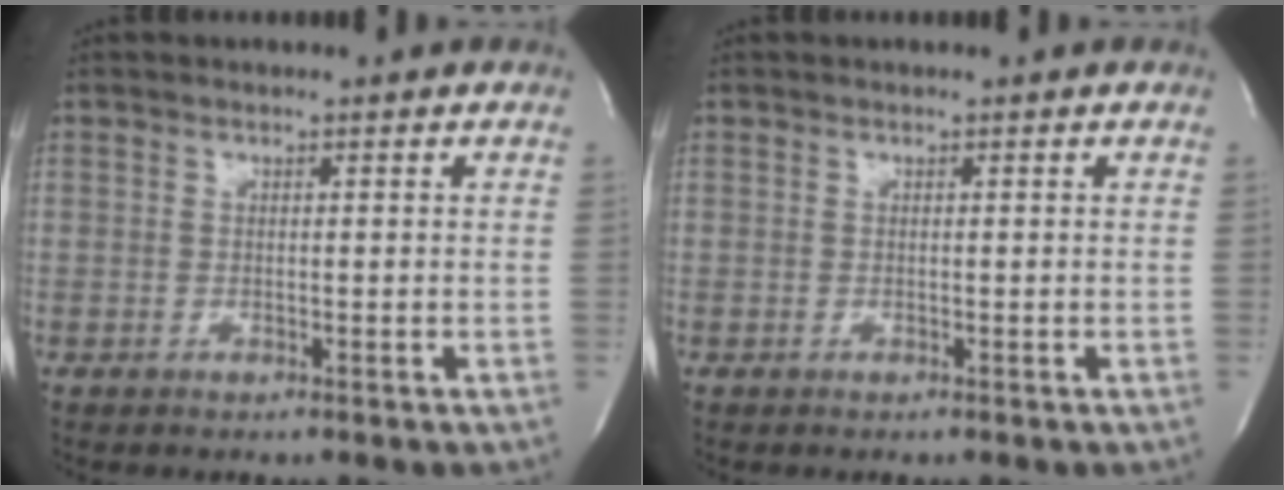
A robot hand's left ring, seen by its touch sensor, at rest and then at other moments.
{"total": 0.0}